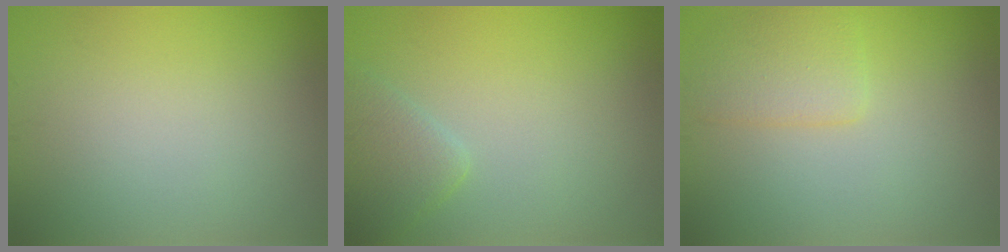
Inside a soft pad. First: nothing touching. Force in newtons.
{"total": 2.4, "press": 2.4, "slide": 0.2}
{"total": 2.6, "press": 2.6, "slide": 0.1}